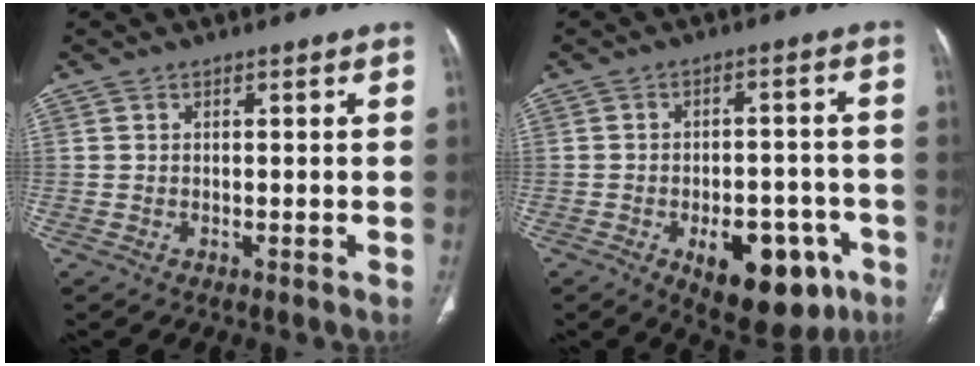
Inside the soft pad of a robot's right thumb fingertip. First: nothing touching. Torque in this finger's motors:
{"motor_torque": [1.40, 1.59, -0.02, 0.00, 0.23]}